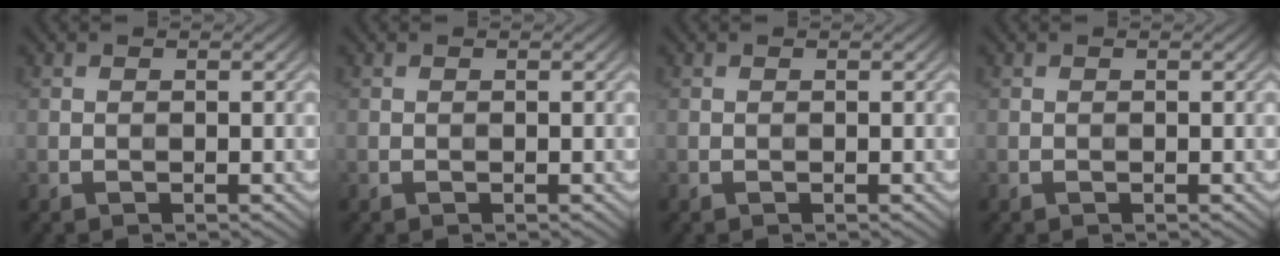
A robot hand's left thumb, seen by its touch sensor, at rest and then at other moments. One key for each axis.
{"total": 0.0}
{"total": 0.0}
{"total": 0.0}